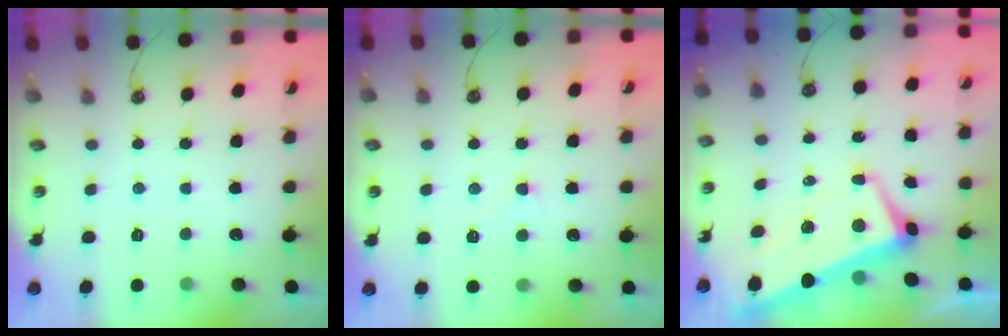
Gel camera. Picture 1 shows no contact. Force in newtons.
{"total": 1.0, "press": 0.8, "slide": 0.6}
{"total": 1.6, "press": 1.0, "slide": 1.3}